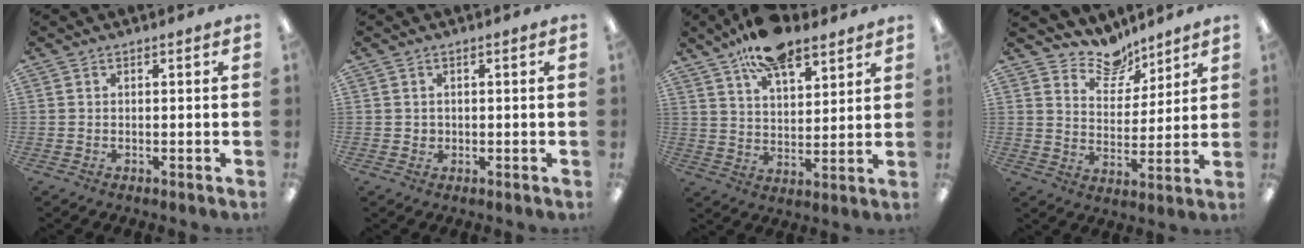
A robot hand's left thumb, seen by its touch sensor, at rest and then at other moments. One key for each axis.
{"total": 1.1, "fx": 0.3, "fy": 1.0, "fz": 0.2, "tx": -0.006, "ty": 0.004, "tz": 0.004}
{"total": 13.5, "fx": 9.9, "fy": 5.8, "fz": 7.1, "tx": -0.112, "ty": -0.048, "tz": 0.177}
{"total": 10.1, "fx": 8.7, "fy": 4.6, "fz": 2.1, "tx": -0.039, "ty": -0.063, "tz": 0.162}